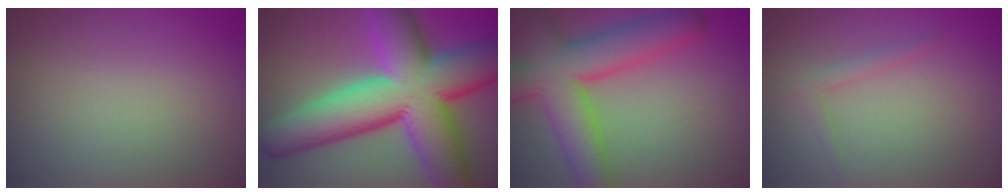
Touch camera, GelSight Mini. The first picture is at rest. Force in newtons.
{"total": 17.4, "press": 17.4, "slide": 0.5}
{"total": 10.4, "press": 10.4, "slide": 0.4}
{"total": 1.4, "press": 1.4, "slide": 0.1}